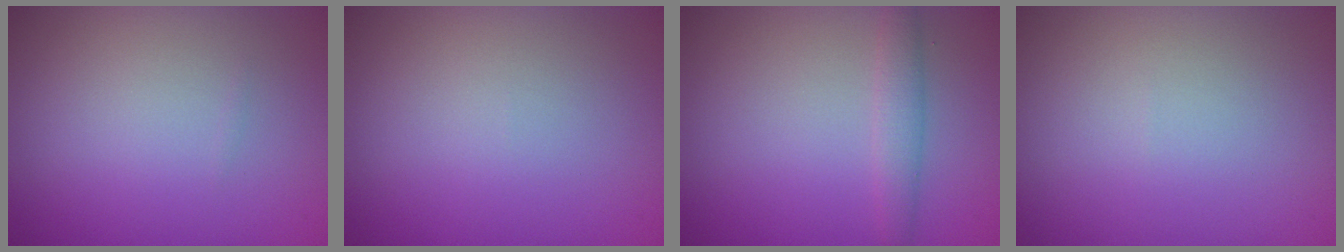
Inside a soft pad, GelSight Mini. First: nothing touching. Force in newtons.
{"total": 0.0}
{"total": 1.9, "press": 1.8, "slide": 0.1}
{"total": 0.0}